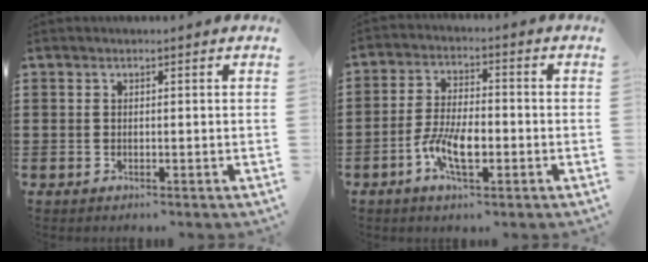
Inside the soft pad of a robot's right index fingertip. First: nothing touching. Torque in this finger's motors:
{"motor_torque": [1.05, 1.09, 0.27, 0.07]}